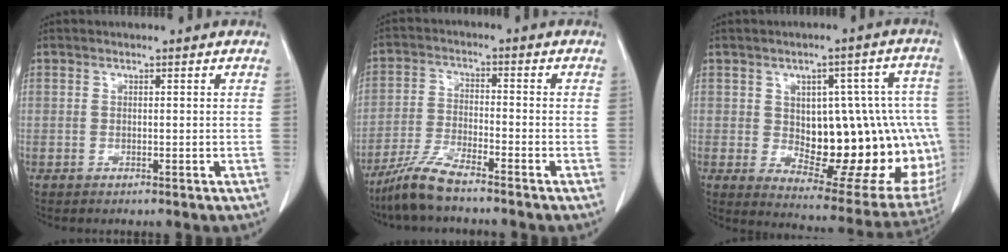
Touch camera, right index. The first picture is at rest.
{"total": 7.0, "force": [-5.8, 0.3, 3.8], "torque": [-0.087, -0.021, -0.118]}
{"total": 23.1, "force": [-1.5, 10.0, 20.8], "torque": [-0.193, 0.032, 0.017]}